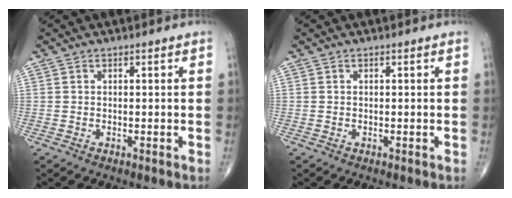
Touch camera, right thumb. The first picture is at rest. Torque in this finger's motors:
{"motor_torque": [-0.20, -0.07, -0.13, 0.21, -0.04]}